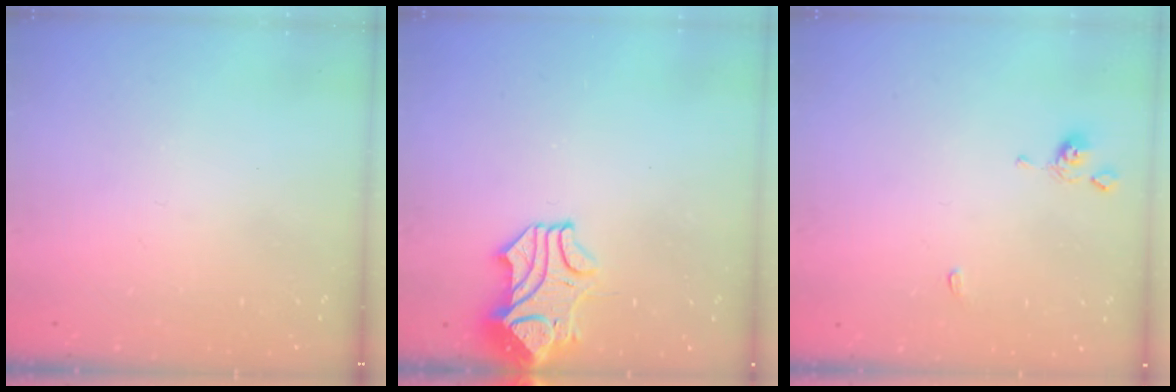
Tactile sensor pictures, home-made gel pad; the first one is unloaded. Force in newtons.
{"total": 1.6, "press": 1.3, "slide": 0.9}
{"total": 1.7, "press": 1.6, "slide": 0.6}